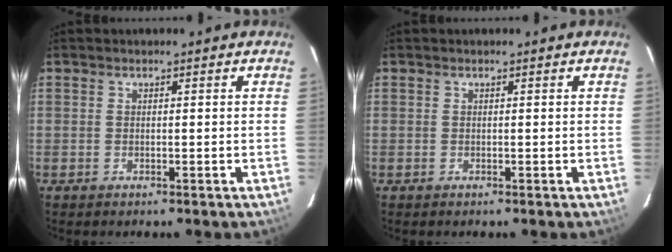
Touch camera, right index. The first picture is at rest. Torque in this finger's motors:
{"motor_torque": [-0.10, -0.02, -0.03, 0.00]}